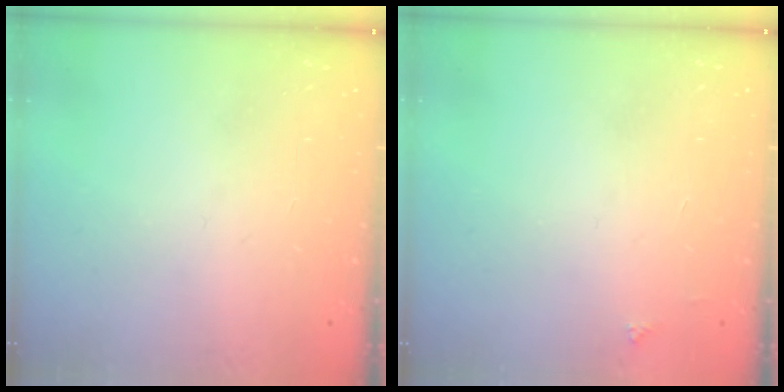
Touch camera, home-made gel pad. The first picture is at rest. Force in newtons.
{"total": 2.0, "press": 2.0, "slide": 0.3}